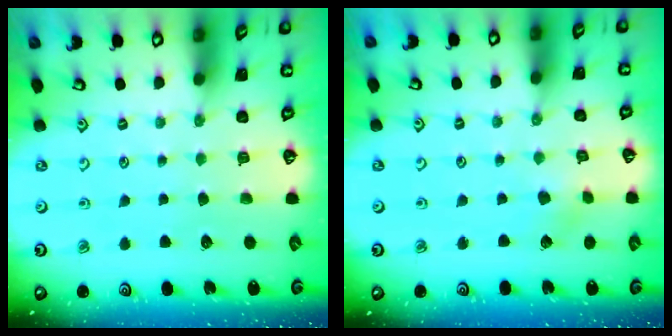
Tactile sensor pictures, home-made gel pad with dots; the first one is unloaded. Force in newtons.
{"total": 2.9, "press": 2.8, "slide": 0.3}